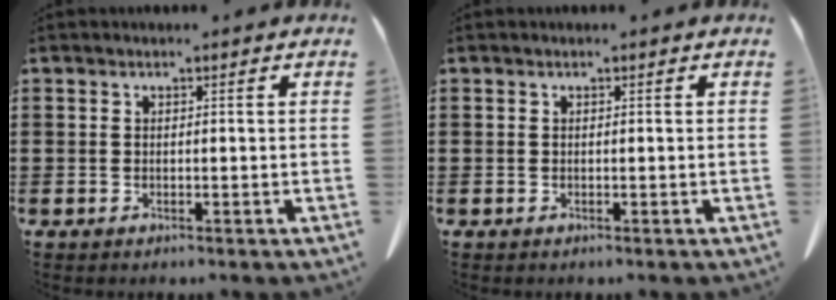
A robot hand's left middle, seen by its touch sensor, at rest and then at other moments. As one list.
[{"total": 0.0}]